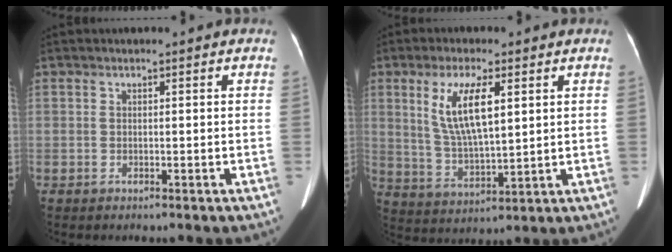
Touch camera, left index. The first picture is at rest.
{"total": 9.0, "force": [3.0, 2.3, 8.1], "torque": [-0.166, -0.005, 0.064]}